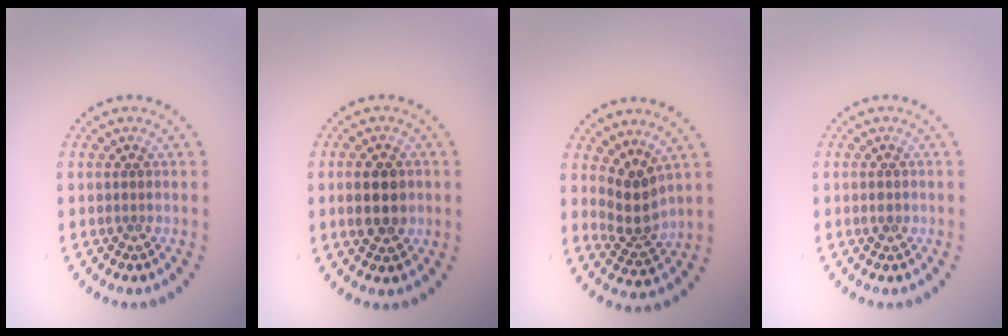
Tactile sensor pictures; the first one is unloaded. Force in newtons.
{"total": 3.7, "press": 3.7, "slide": 0.3}
{"total": 3.1, "press": 2.3, "slide": 2.0}
{"total": 1.1, "press": 1.1, "slide": 0.2}